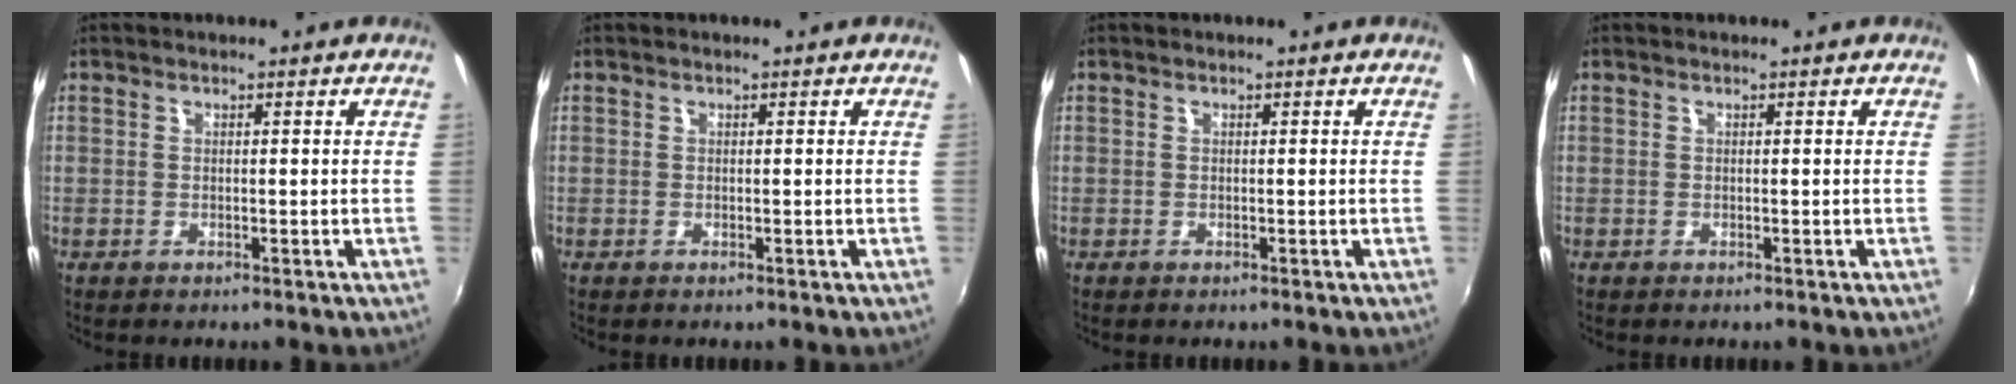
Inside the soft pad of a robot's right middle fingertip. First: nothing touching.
{"total": 0.0}
{"total": 0.0}
{"total": 0.0}